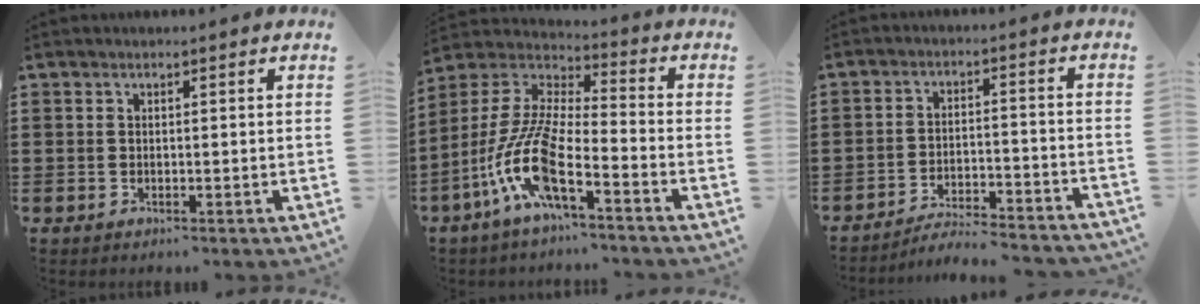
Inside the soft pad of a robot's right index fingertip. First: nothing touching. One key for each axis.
{"total": 12.0, "fx": -6.9, "fy": 2.3, "fz": 9.6, "tx": -0.233, "ty": -0.023, "tz": -0.146}
{"total": 5.1, "fx": -5.0, "fy": 0.0, "fz": 1.1, "tx": -0.023, "ty": -0.001, "tz": -0.100}